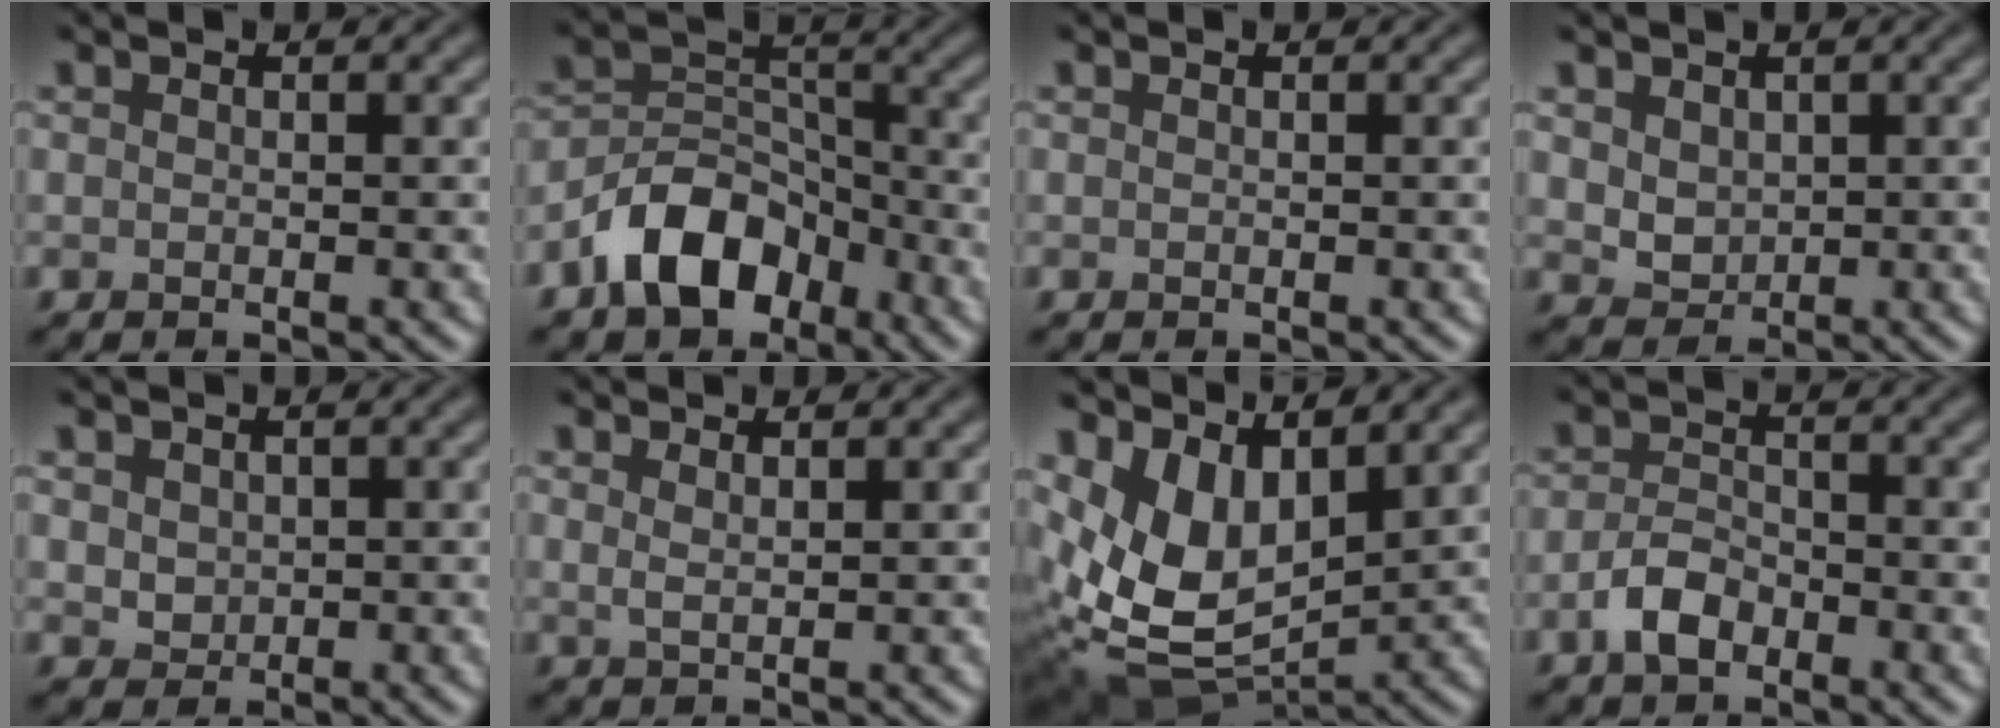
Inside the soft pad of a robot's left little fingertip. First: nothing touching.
{"total": 7.2, "force": [-4.4, 4.4, 3.6], "torque": [-0.057, 0.002, -0.090]}
{"total": 0.0}
{"total": 2.2, "force": [0.8, 1.7, 1.1], "torque": [-0.025, -0.004, 0.020]}
{"total": 1.6, "force": [0.6, 1.3, 0.6], "torque": [-0.014, -0.005, 0.017]}
{"total": 1.3, "force": [0.9, 0.3, 0.8], "torque": [-0.017, -0.003, 0.016]}
{"total": 8.8, "force": [2.3, 5.1, 6.9], "torque": [-0.153, -0.022, 0.050]}
{"total": 3.0, "force": [-1.6, 1.6, 1.8], "torque": [-0.036, 0.004, -0.036]}